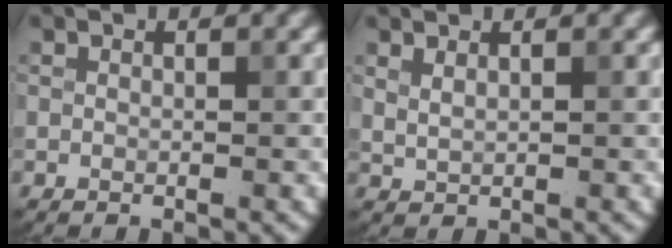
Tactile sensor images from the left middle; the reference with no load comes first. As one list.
[{"total": 0.9, "force": [0.8, 0.3, 0.4], "torque": [-0.010, -0.002, 0.019]}]